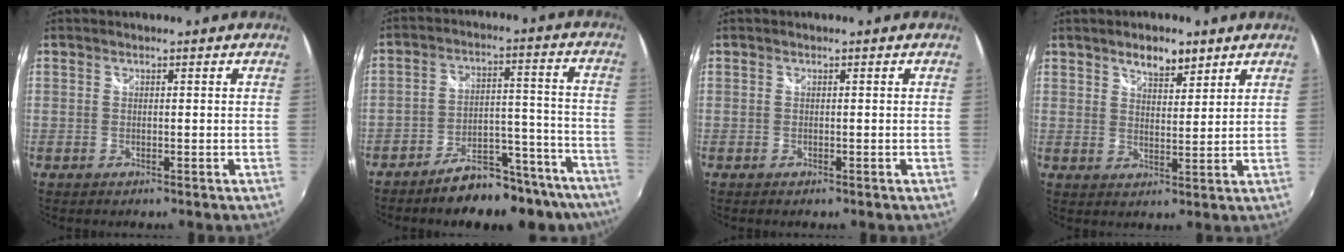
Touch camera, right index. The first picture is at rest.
{"total": 17.7, "force": [-14.9, 6.1, 7.4], "torque": [-0.097, 0.035, -0.183]}
{"total": 0.0}
{"total": 5.6, "force": [4.0, 2.4, 3.1], "torque": [-0.042, 0.003, 0.066]}